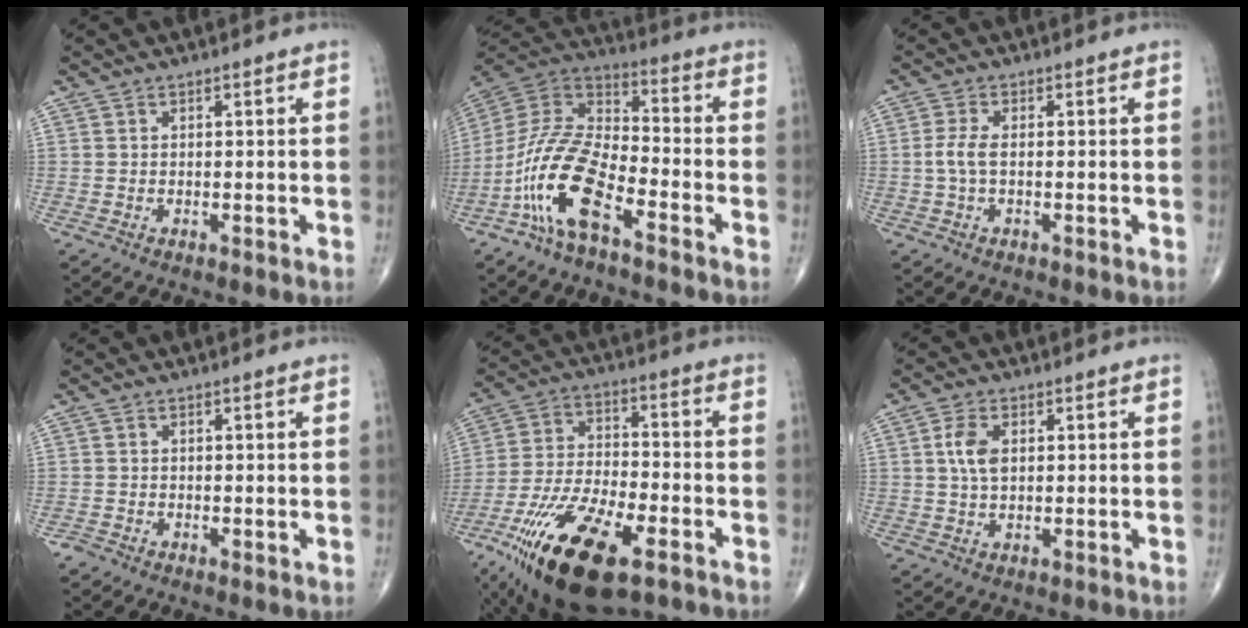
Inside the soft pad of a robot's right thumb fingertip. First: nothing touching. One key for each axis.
{"total": 15.8, "fx": -7.9, "fy": 6.2, "fz": 12.2, "tx": -0.248, "ty": 0.055, "tz": -0.159}
{"total": 3.2, "fx": -0.2, "fy": 1.3, "fz": 2.9, "tx": -0.075, "ty": 0.002, "tz": -0.008}
{"total": 1.0, "fx": -0.6, "fy": 0.6, "fz": 0.4, "tx": -0.004, "ty": -0.002, "tz": -0.017}
{"total": 22.7, "fx": -12.0, "fy": 9.0, "fz": 17.0, "tx": -0.344, "ty": 0.023, "tz": -0.210}
{"total": 4.8, "fx": 1.0, "fy": 2.7, "fz": 3.9, "tx": -0.081, "ty": 0.000, "tz": 0.015}